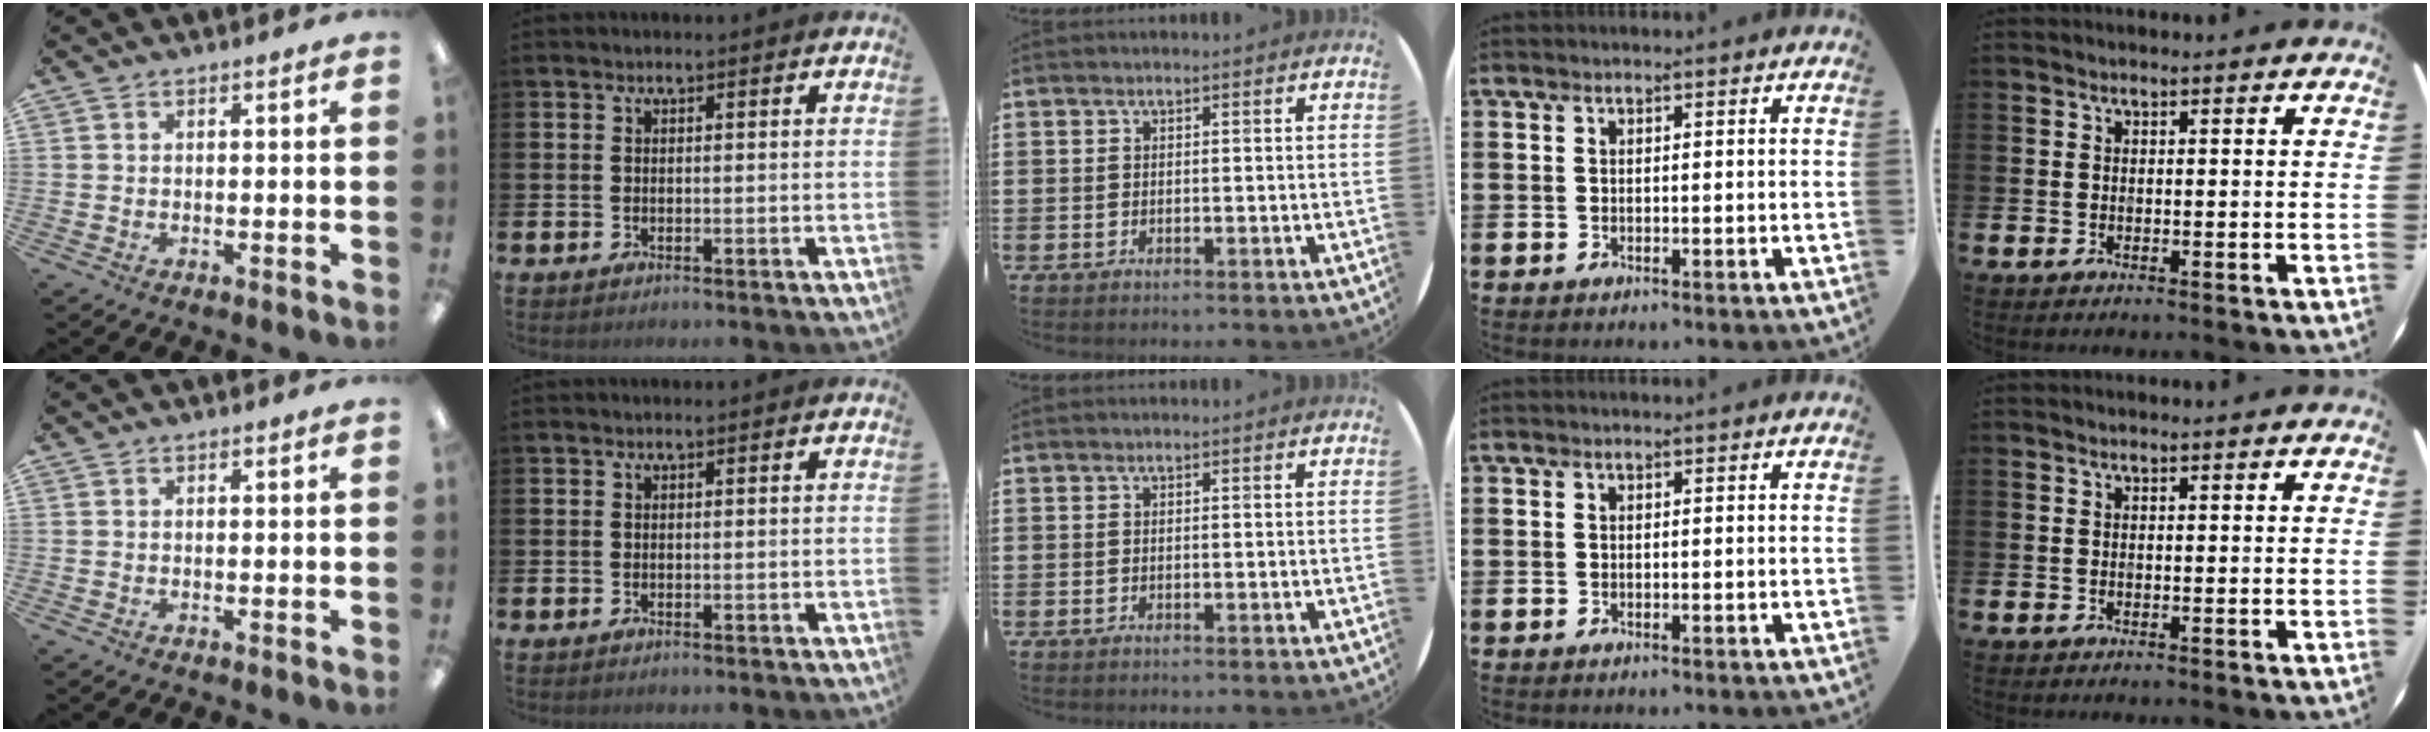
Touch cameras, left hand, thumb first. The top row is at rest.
{}